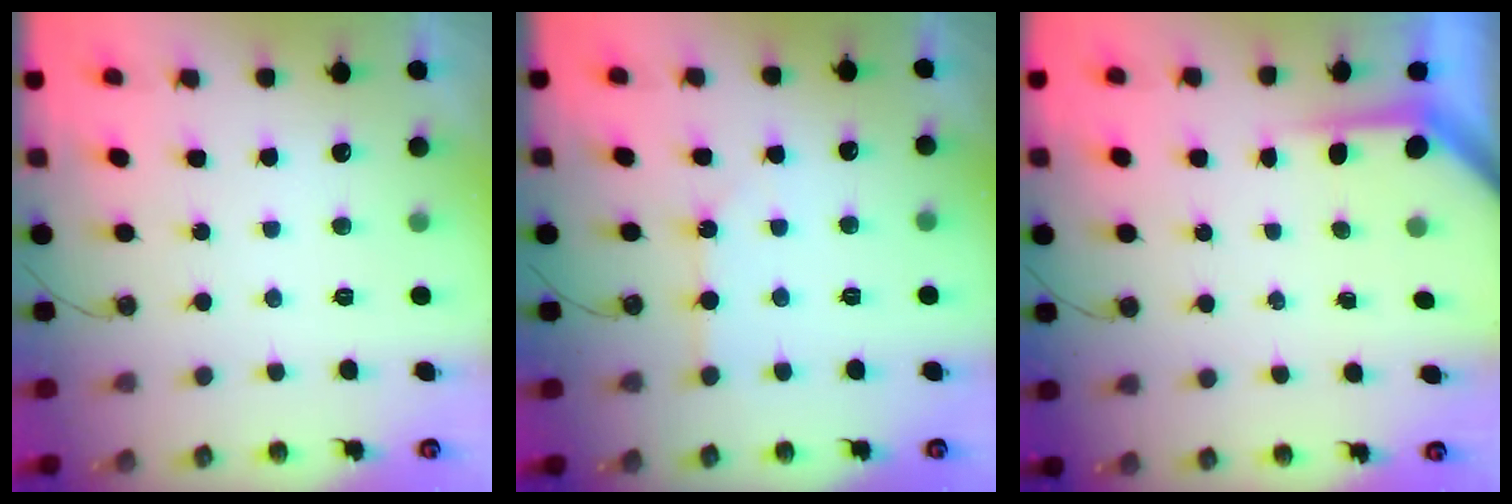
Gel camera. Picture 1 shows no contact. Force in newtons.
{"total": 2.5, "press": 2.5, "slide": 0.4}
{"total": 3.7, "press": 3.7, "slide": 0.4}